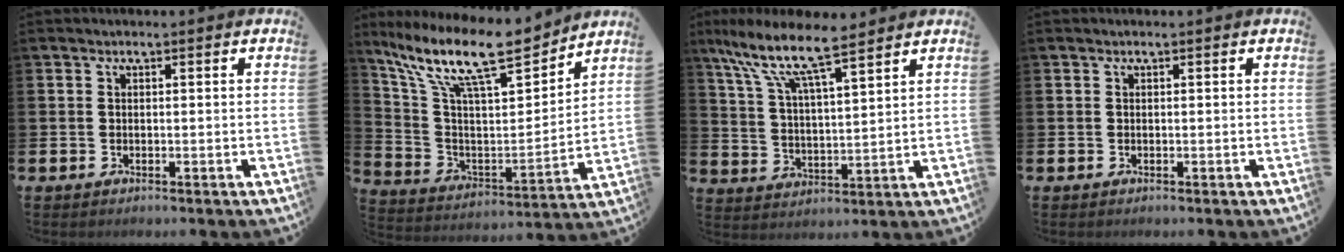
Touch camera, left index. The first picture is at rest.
{"total": 13.5, "force": [11.1, 2.8, 7.1], "torque": [-0.169, -0.073, 0.188]}
{"total": 9.4, "force": [7.8, 1.9, 4.8], "torque": [-0.122, -0.040, 0.134]}
{"total": 0.0}